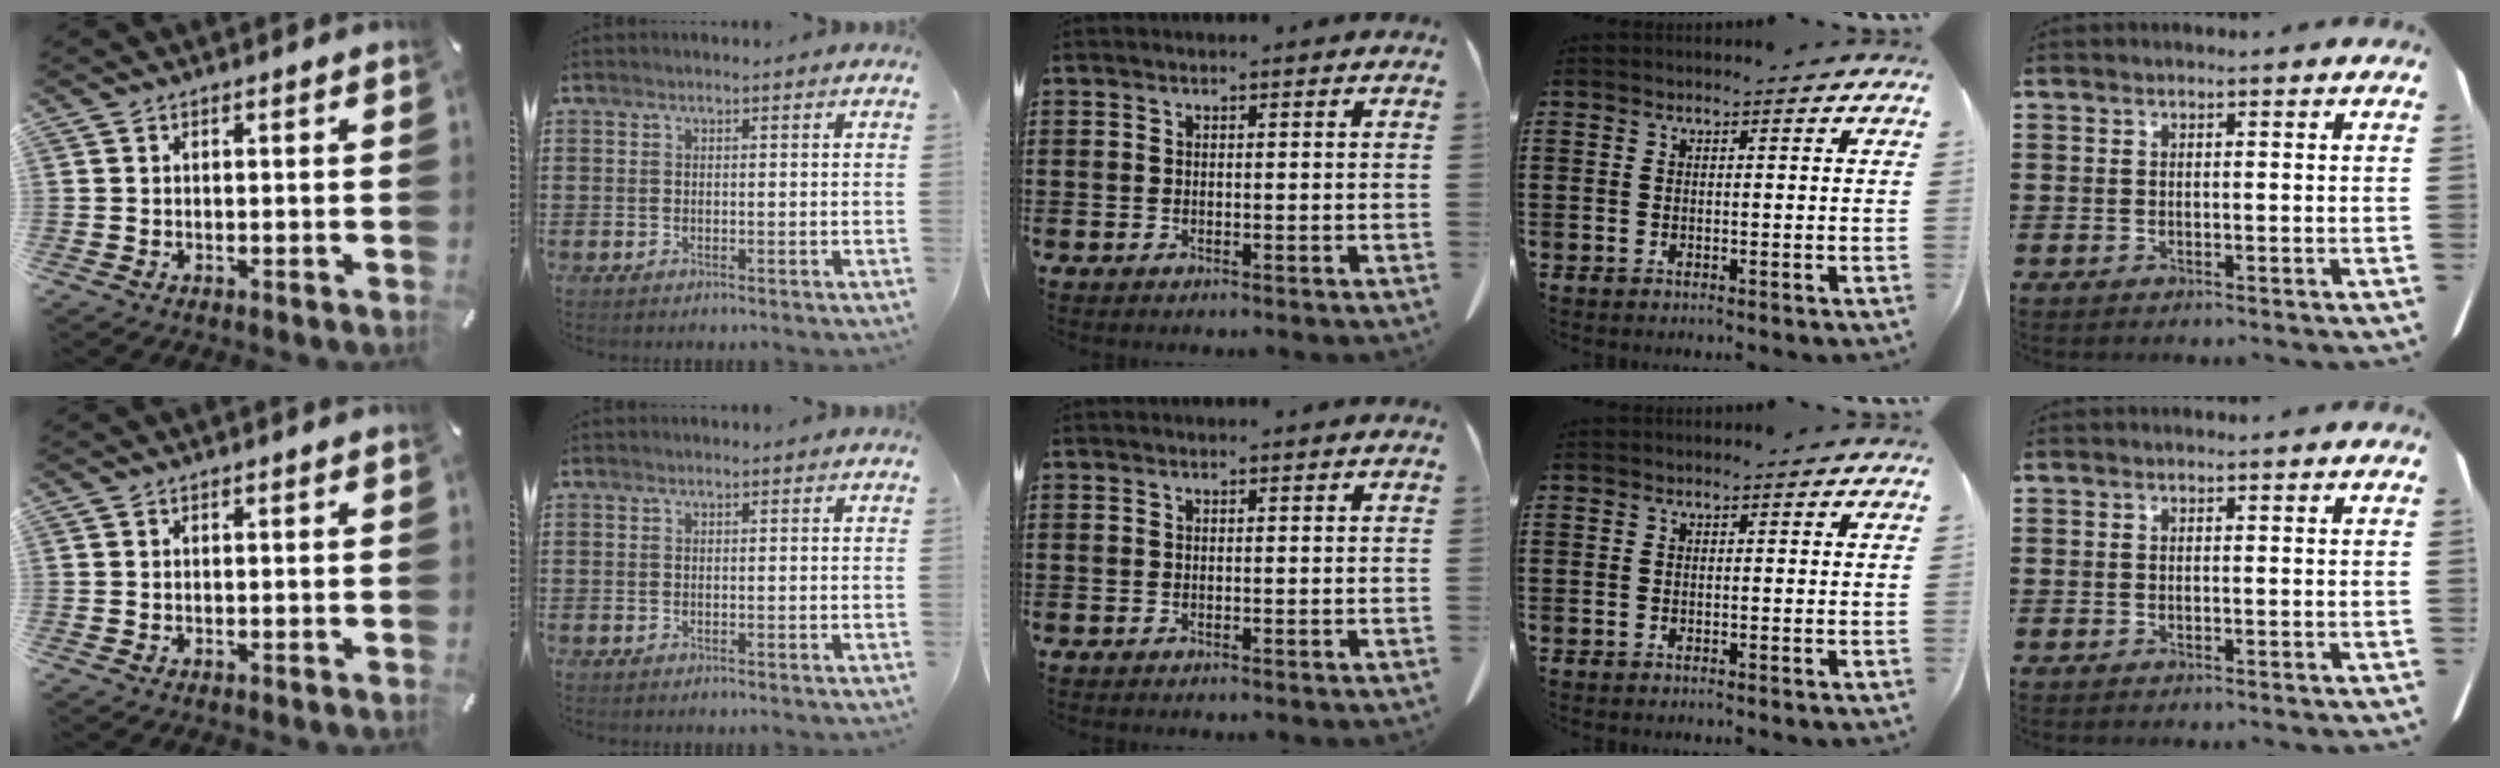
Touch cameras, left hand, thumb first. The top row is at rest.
{}